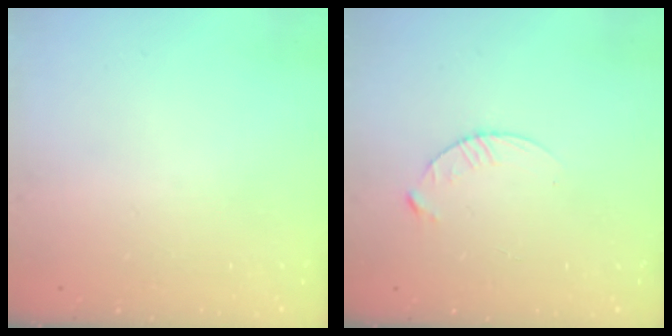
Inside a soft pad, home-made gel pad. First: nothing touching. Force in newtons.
{"total": 3.7, "press": 3.7, "slide": 0.4}